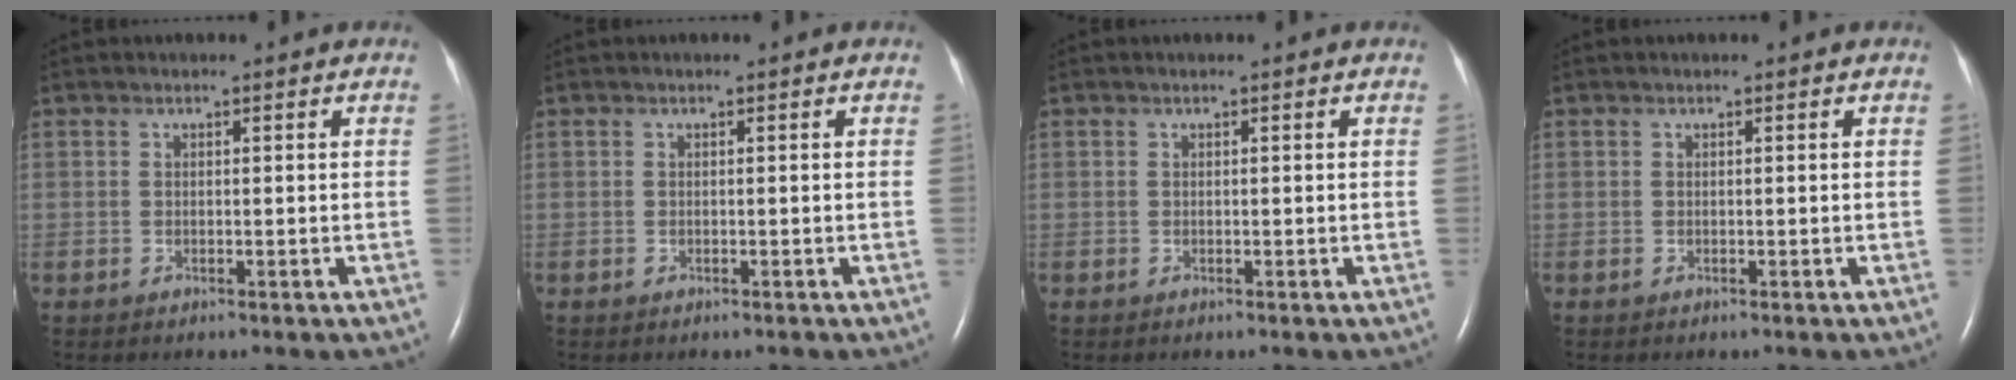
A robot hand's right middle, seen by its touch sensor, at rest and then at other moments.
{"total": 0.0}
{"total": 0.0}
{"total": 0.0}